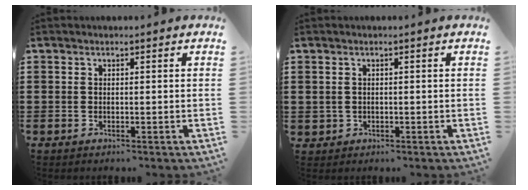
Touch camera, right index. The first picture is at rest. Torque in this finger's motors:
{"motor_torque": [0.71, 0.49, 0.08, 0.01]}